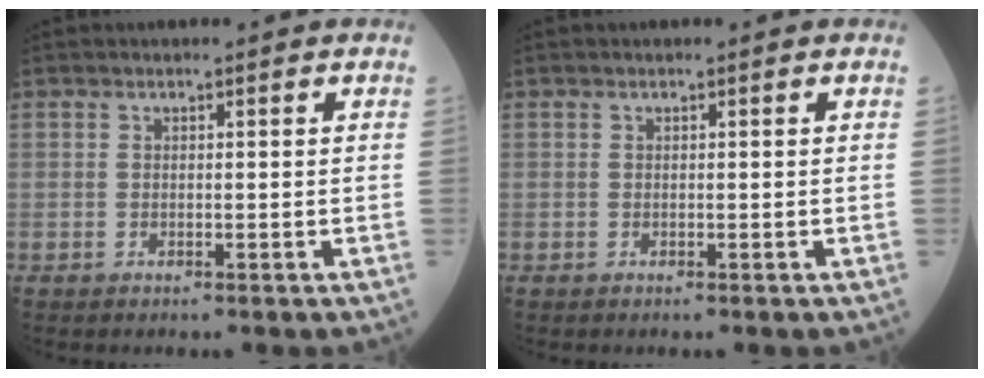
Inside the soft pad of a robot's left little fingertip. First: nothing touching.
{"total": 0.0}